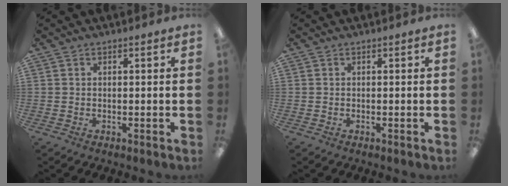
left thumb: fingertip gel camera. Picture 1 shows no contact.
{"total": 0.0}